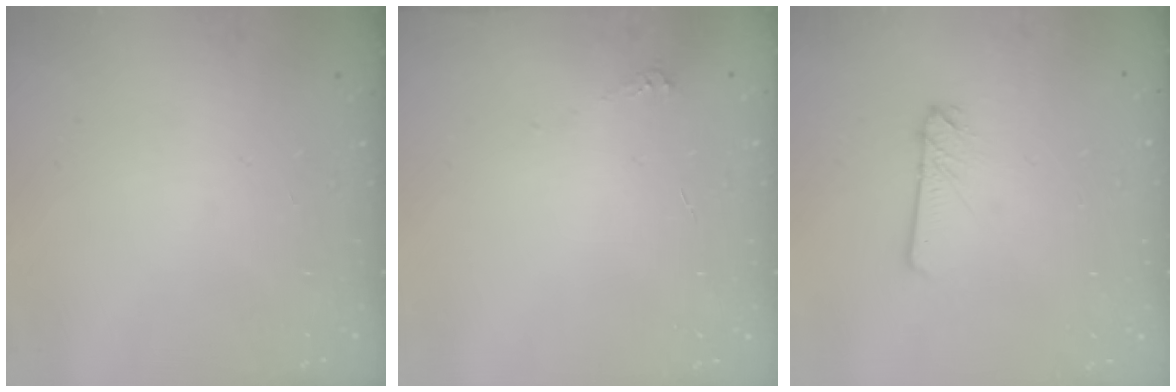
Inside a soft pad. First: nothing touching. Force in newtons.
{"total": 2.5, "press": 2.5, "slide": 0.3}
{"total": 3.0, "press": 3.0, "slide": 0.2}